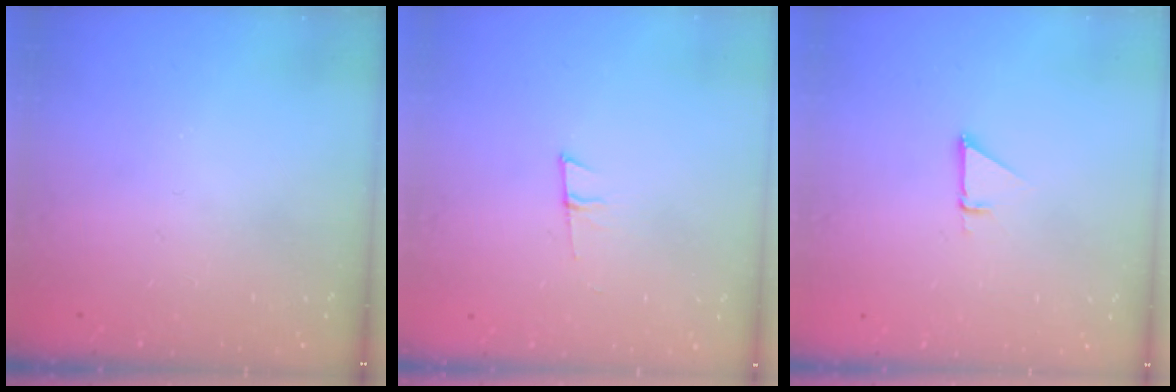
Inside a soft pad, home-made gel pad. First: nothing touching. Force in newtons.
{"total": 5.6, "press": 5.0, "slide": 2.6}
{"total": 2.3, "press": 2.3, "slide": 0.1}